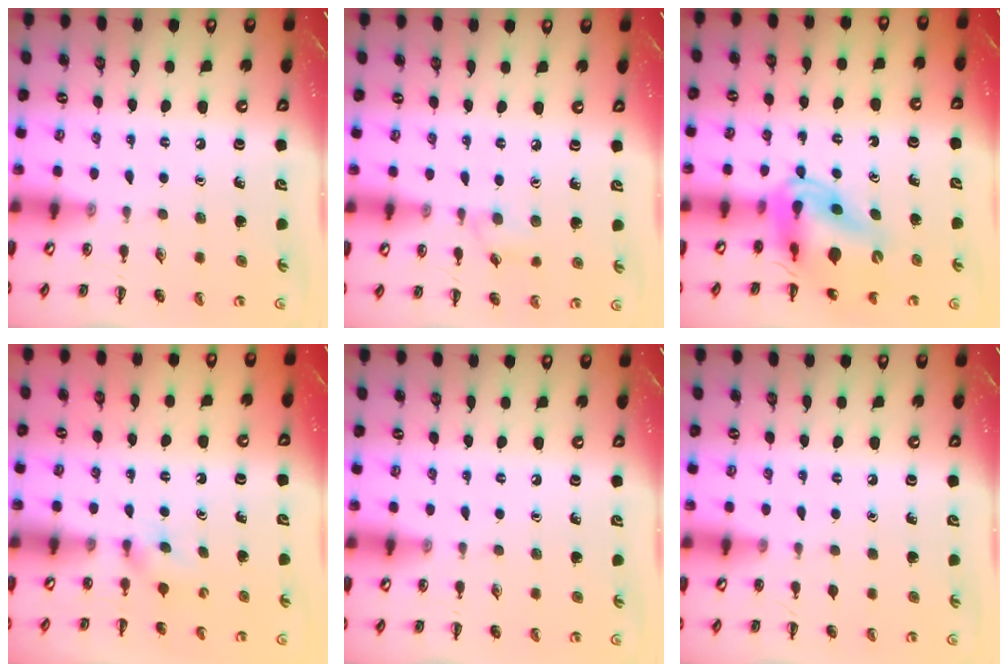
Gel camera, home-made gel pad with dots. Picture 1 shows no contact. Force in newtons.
{"total": 6.1, "press": 5.7, "slide": 2.3}
{"total": 13.3, "press": 12.7, "slide": 4.0}
{"total": 2.5, "press": 2.4, "slide": 0.9}
{"total": 0.0}
{"total": 0.0}